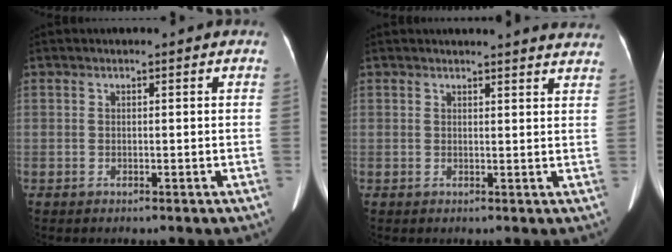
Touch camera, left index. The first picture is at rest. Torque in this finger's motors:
{"motor_torque": [-0.13, -0.11, -0.01, -0.01]}